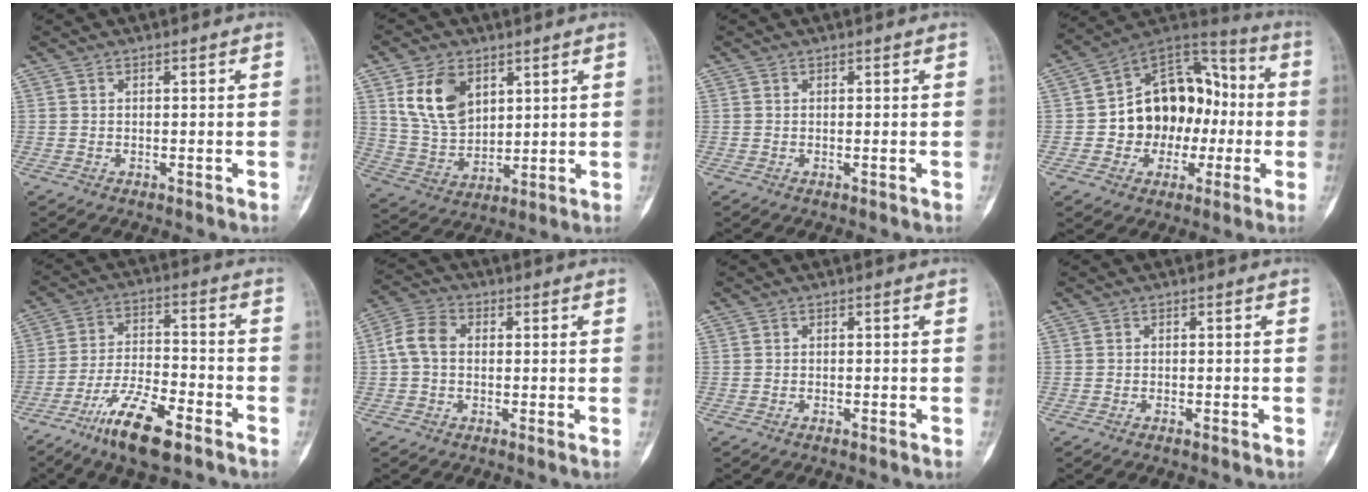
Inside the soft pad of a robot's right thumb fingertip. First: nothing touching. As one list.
[{"total": 12.1, "force": [5.2, 8.0, 7.5], "torque": [-0.117, -0.022, 0.111]}, {"total": 0.0}, {"total": 18.3, "force": [-1.9, 14.2, 11.4], "torque": [-0.120, 0.047, -0.030]}, {"total": 13.2, "force": [-8.5, 3.9, 9.3], "torque": [-0.179, 0.046, -0.154]}, {"total": 5.8, "force": [-0.1, 4.1, 4.1], "torque": [-0.079, 0.015, -0.015]}, {"total": 0.9, "force": [-0.7, 0.2, 0.4], "torque": [-0.013, 0.003, -0.012]}, {"total": 1.0, "force": [-0.8, 0.2, 0.5], "torque": [-0.014, 0.003, -0.013]}]